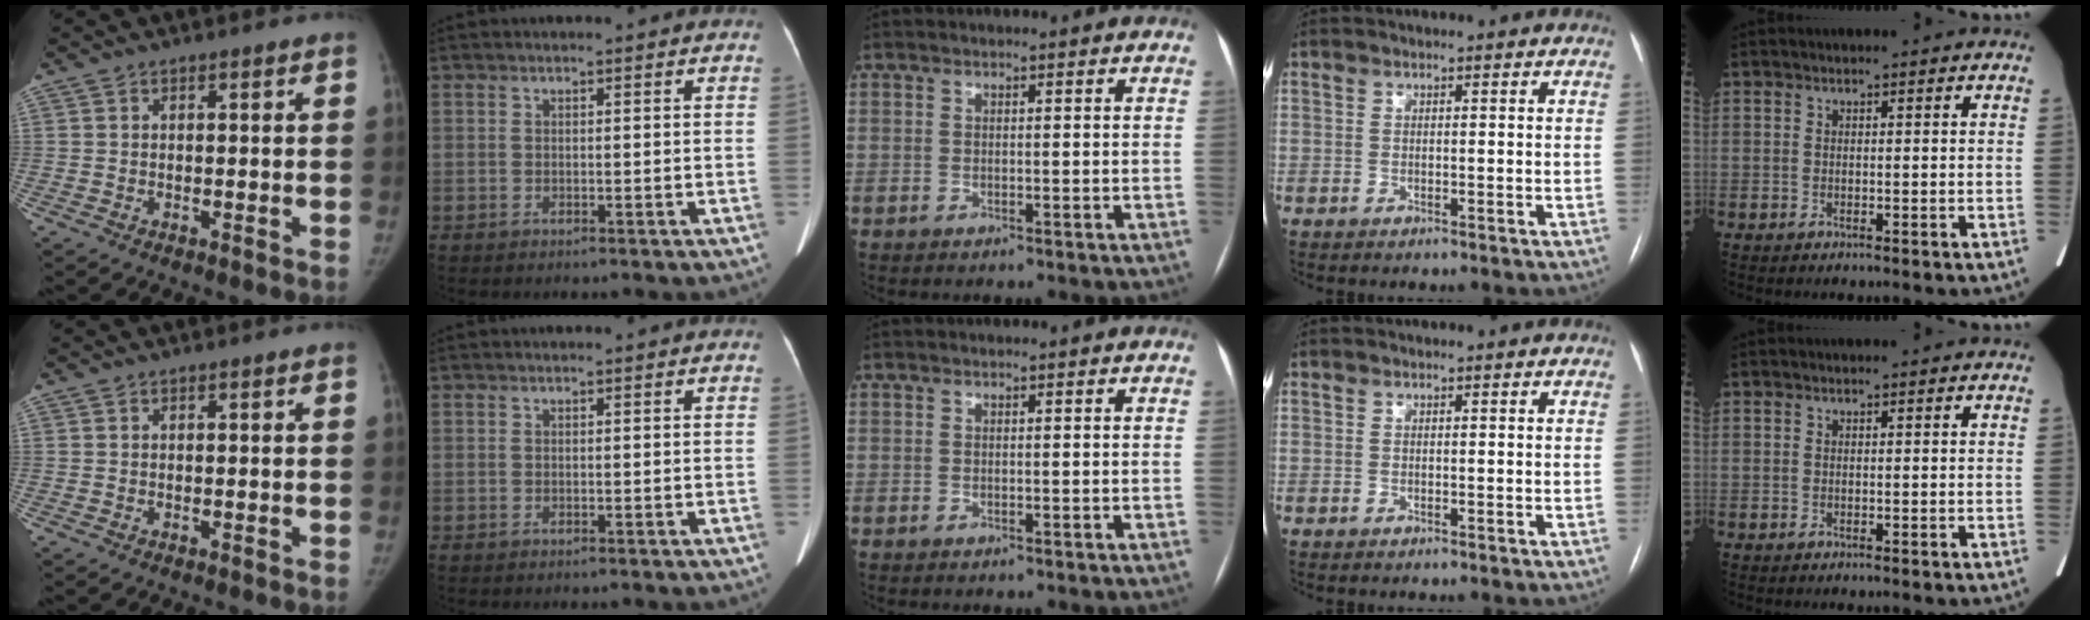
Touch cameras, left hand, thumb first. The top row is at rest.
{}